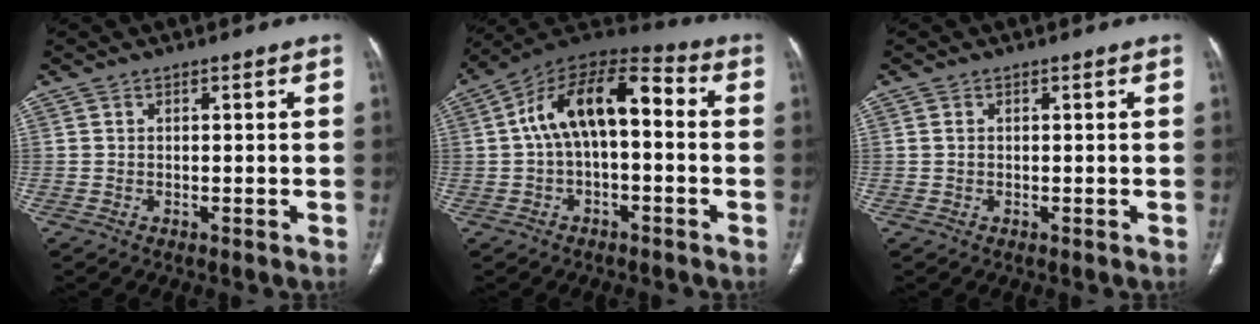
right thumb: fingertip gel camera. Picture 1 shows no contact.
{"total": 14.9, "force": [0.8, 7.7, 12.8], "torque": [-0.206, 0.051, 0.001]}
{"total": 0.7, "force": [0.1, 0.5, 0.4], "torque": [-0.010, 0.003, 0.005]}